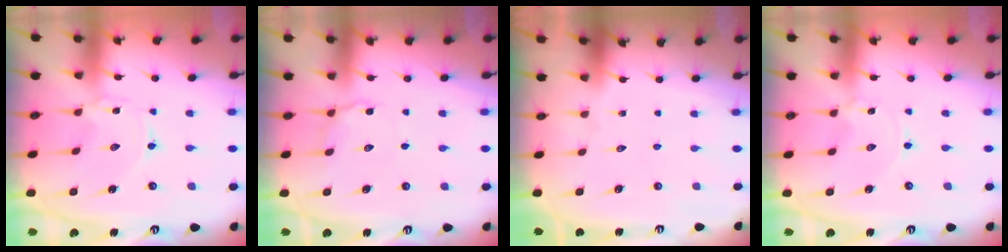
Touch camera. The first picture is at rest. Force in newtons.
{"total": 4.7, "press": 4.5, "slide": 1.2}
{"total": 0.0}
{"total": 0.0}